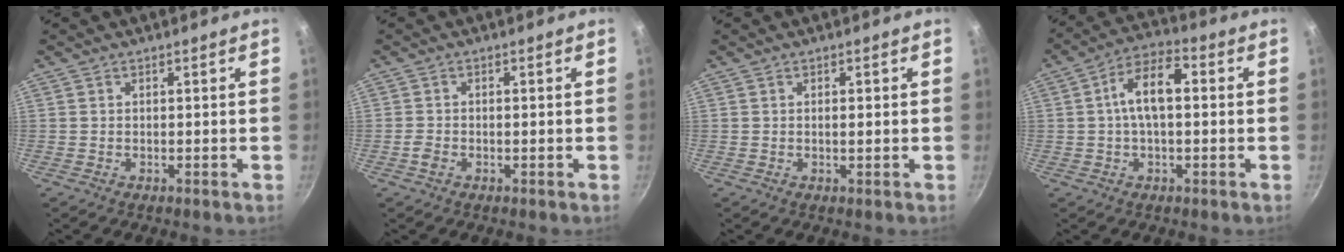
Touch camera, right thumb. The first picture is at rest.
{"total": 1.5, "force": [-0.6, 0.9, 1.1], "torque": [-0.028, 0.006, -0.017]}
{"total": 1.2, "force": [0.2, 0.4, 1.1], "torque": [-0.018, 0.001, 0.002]}
{"total": 11.0, "force": [1.0, 5.7, 9.4], "torque": [-0.151, 0.035, 0.004]}